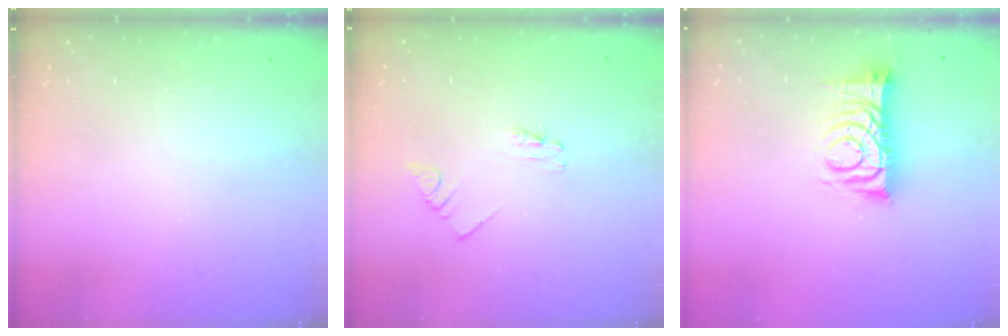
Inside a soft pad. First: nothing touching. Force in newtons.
{"total": 1.1, "press": 1.1, "slide": 0.0}
{"total": 9.2, "press": 9.2, "slide": 0.1}